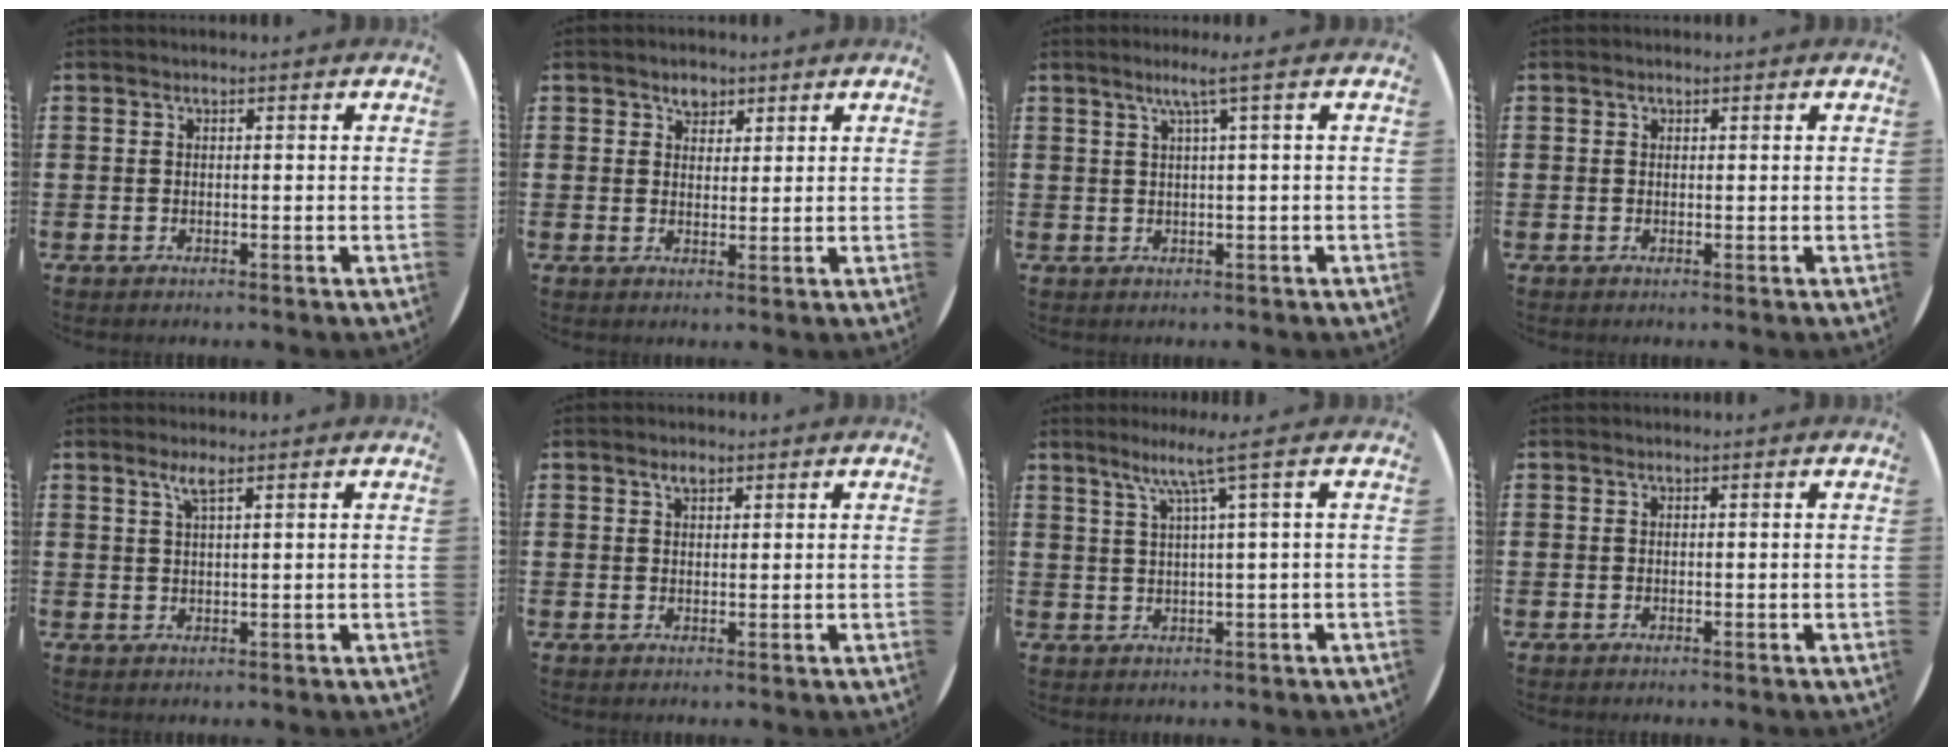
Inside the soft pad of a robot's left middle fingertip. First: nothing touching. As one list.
[{"total": 2.3, "force": [1.8, 1.4, 0.5], "torque": [0.004, -0.002, 0.030]}, {"total": 2.7, "force": [1.2, -0.5, 2.4], "torque": [-0.045, -0.002, 0.017]}, {"total": 0.0}, {"total": 2.2, "force": [1.3, 0.2, 1.7], "torque": [-0.035, 0.003, 0.022]}, {"total": 1.4, "force": [1.1, 0.7, 0.6], "torque": [-0.006, 0.003, 0.017]}, {"total": 5.1, "force": [2.5, -0.5, 4.4], "torque": [-0.091, 0.002, 0.037]}, {"total": 0.0}]